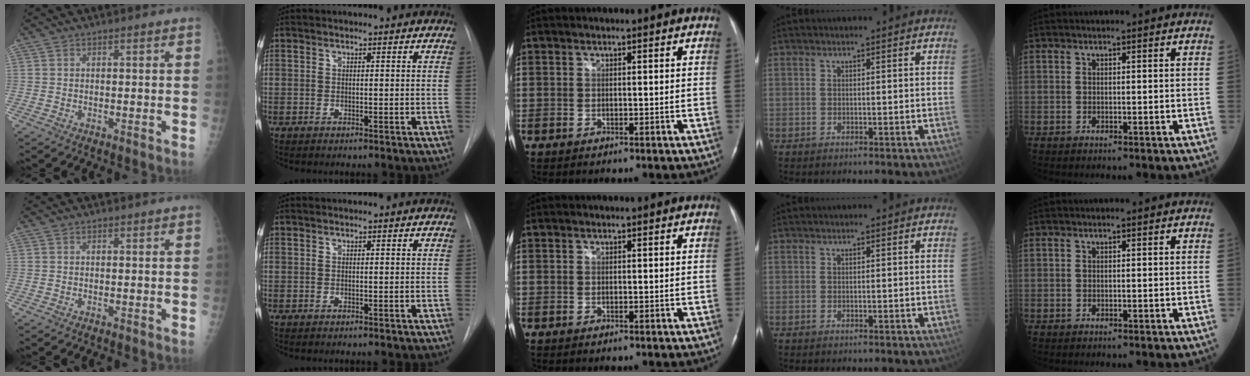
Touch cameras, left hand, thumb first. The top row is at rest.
{}